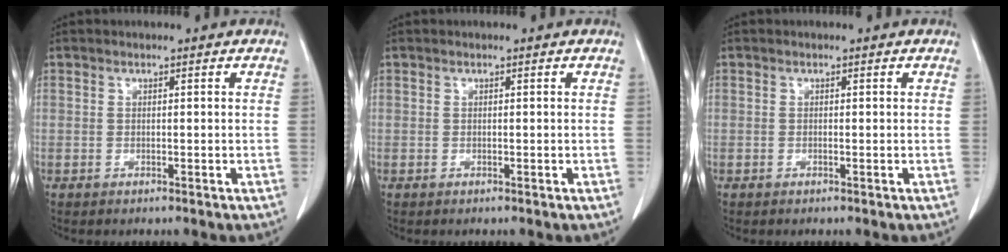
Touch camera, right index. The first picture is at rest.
{"total": 0.0}
{"total": 0.0}